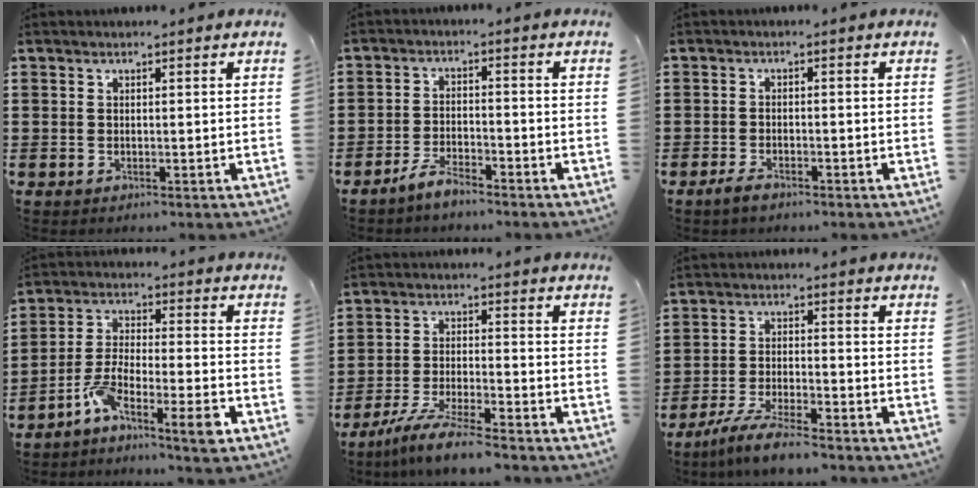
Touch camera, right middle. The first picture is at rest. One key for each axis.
{"total": 3.7, "fx": -3.2, "fy": 0.8, "fz": 1.5, "tx": -0.033, "ty": 0.009, "tz": -0.065}
{"total": 1.8, "fx": -1.4, "fy": 0.6, "fz": 1.0, "tx": -0.020, "ty": 0.003, "tz": -0.027}
{"total": 7.7, "fx": -5.7, "fy": 1.1, "fz": 4.9, "tx": -0.104, "ty": 0.002, "tz": -0.112}
{"total": 6.9, "fx": -6.1, "fy": -0.2, "fz": 3.3, "tx": -0.074, "ty": -0.014, "tz": -0.118}
{"total": 5.9, "fx": -5.2, "fy": 0.1, "fz": 2.8, "tx": -0.064, "ty": -0.010, "tz": -0.101}